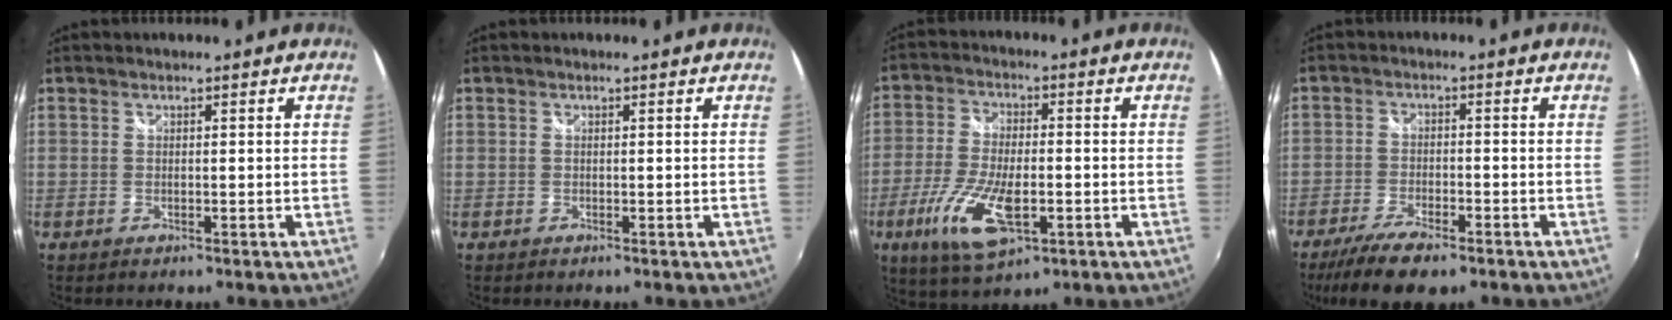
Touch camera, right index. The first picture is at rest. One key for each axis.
{"total": 0.0}
{"total": 12.7, "fx": -4.8, "fy": 4.9, "fz": 10.6, "tx": -0.223, "ty": -0.022, "tz": -0.086}
{"total": 9.4, "fx": -6.8, "fy": 3.4, "fz": 5.5, "tx": -0.138, "ty": -0.020, "tz": -0.125}